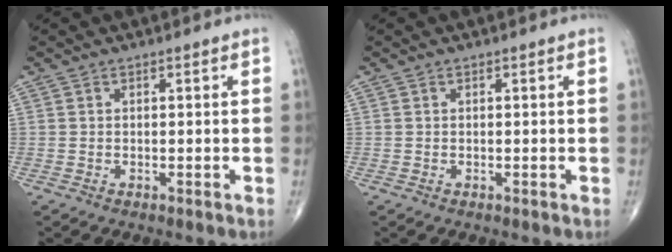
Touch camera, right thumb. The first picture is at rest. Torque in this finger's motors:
{"motor_torque": [0.00, 0.00, 0.00, 0.02, -0.01]}